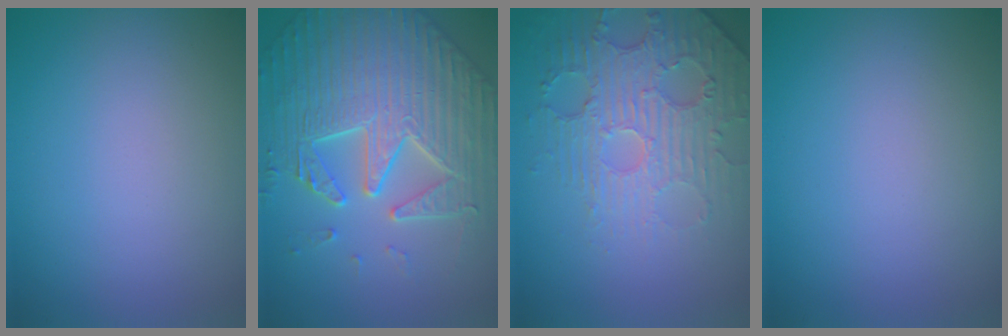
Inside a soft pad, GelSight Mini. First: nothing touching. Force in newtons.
{"total": 6.8, "press": 5.9, "slide": 3.4}
{"total": 4.7, "press": 3.7, "slide": 2.8}
{"total": 0.0}